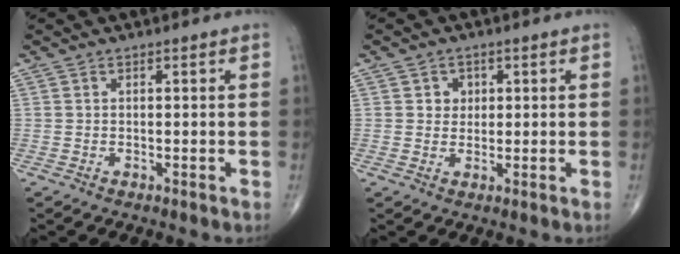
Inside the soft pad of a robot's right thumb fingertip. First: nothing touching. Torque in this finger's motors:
{"motor_torque": [0.01, 0.18, 0.20, 0.13, -0.02]}